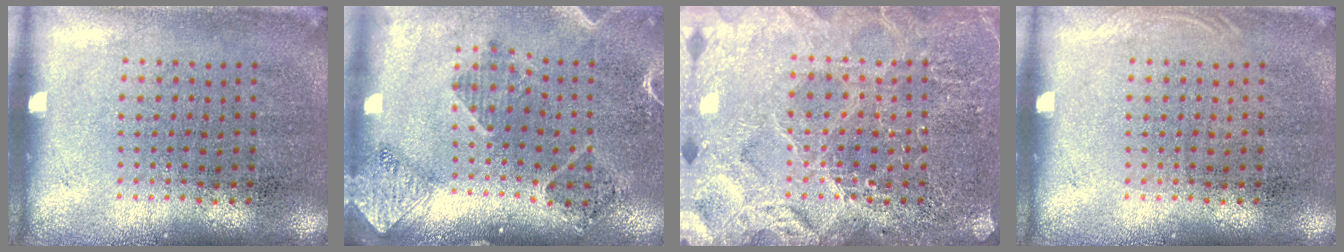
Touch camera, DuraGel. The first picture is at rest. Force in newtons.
{"total": 1.5, "press": 1.4, "slide": 0.5}
{"total": 6.1, "press": 6.0, "slide": 0.9}
{"total": 0.5, "press": 0.5, "slide": 0.2}